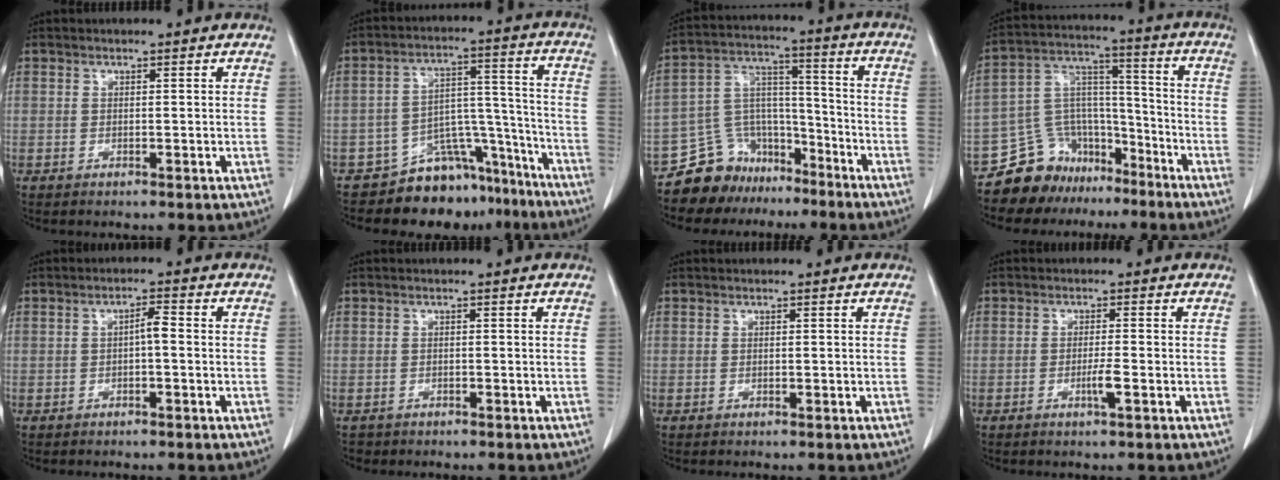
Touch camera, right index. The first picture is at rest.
{"total": 11.3, "force": [-9.5, 5.4, 2.6], "torque": [-0.013, 0.076, -0.146]}
{"total": 10.9, "force": [-8.8, 6.4, 1.0], "torque": [-0.021, 0.064, -0.151]}
{"total": 12.0, "force": [-9.6, 7.1, 1.3], "torque": [-0.024, 0.077, -0.164]}
{"total": 2.1, "force": [-0.3, 0.4, 2.0], "torque": [-0.034, 0.005, -0.005]}
{"total": 0.9, "force": [-0.8, 0.5, -0.1], "torque": [-0.011, 0.000, -0.014]}
{"total": 0.0}
{"total": 2.4, "force": [-0.9, -0.2, 2.2], "torque": [-0.042, -0.003, -0.016]}